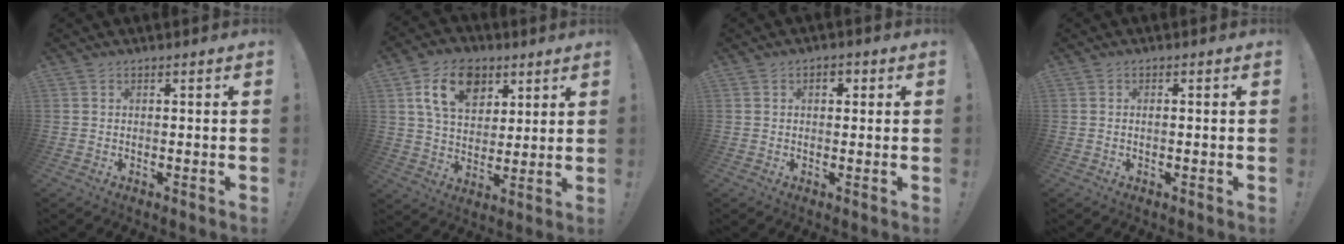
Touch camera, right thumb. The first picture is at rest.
{"total": 14.8, "force": [6.7, 10.1, 8.4], "torque": [-0.137, -0.014, 0.128]}
{"total": 2.3, "force": [0.4, 1.5, 1.8], "torque": [-0.013, -0.002, 0.000]}
{"total": 0.9, "force": [-0.3, 0.1, 0.9], "torque": [-0.020, 0.003, -0.005]}